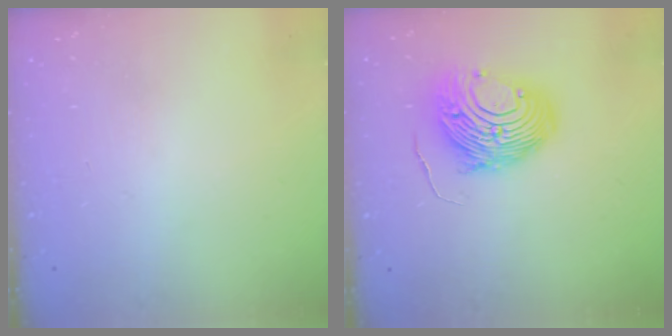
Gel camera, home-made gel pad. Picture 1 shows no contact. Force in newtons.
{"total": 13.1, "press": 13.0, "slide": 1.2}